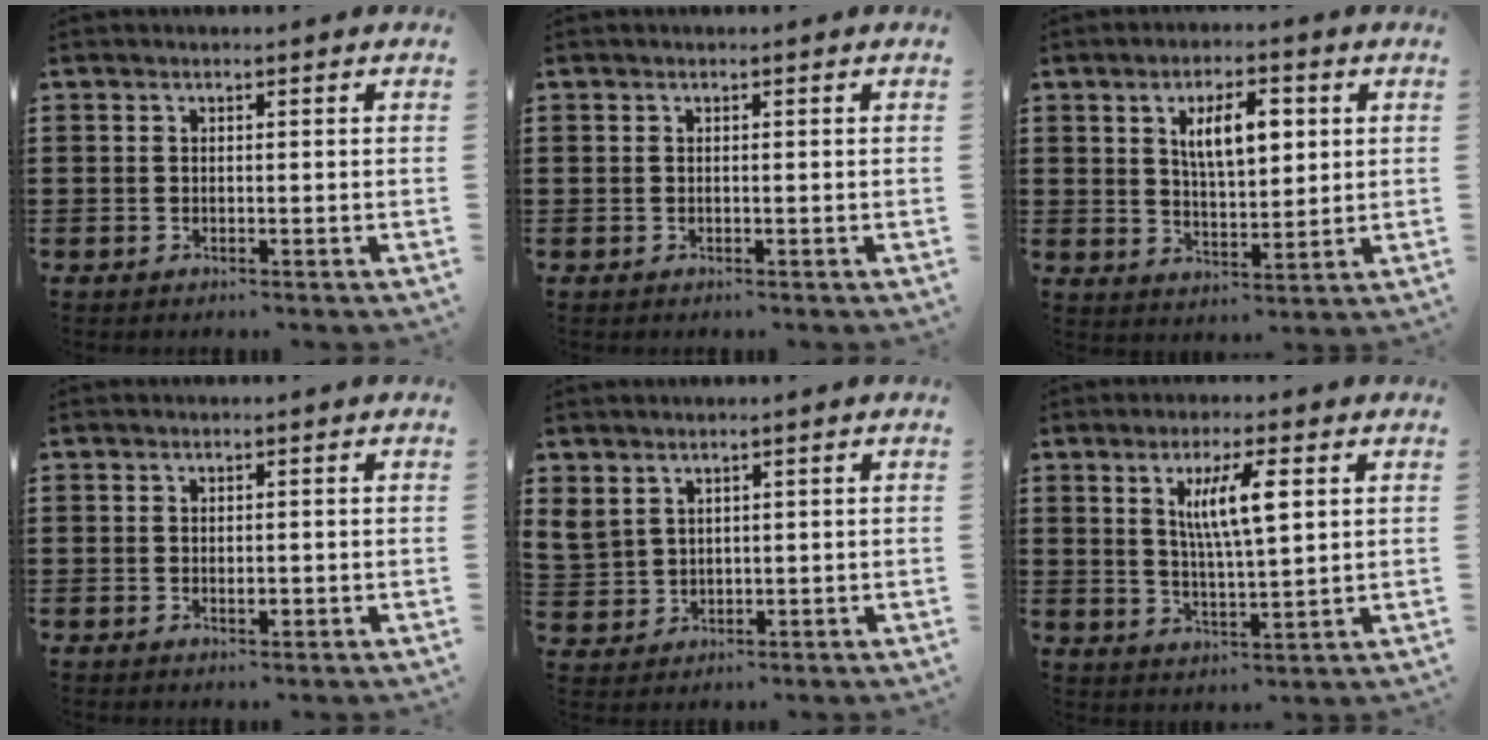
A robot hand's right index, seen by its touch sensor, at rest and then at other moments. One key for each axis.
{"total": 0.0}
{"total": 7.0, "fx": 2.3, "fy": 3.0, "fz": 5.9, "tx": -0.108, "ty": 0.004, "tz": 0.035}
{"total": 1.2, "fx": -0.1, "fy": 0.6, "fz": 1.0, "tx": -0.019, "ty": 0.000, "tz": -0.002}
{"total": 3.0, "fx": 2.2, "fy": 2.0, "fz": 0.5, "tx": -0.022, "ty": 0.008, "tz": 0.042}
{"total": 7.5, "fx": 2.5, "fy": 1.7, "fz": 6.8, "tx": -0.139, "ty": 0.010, "tz": 0.039}